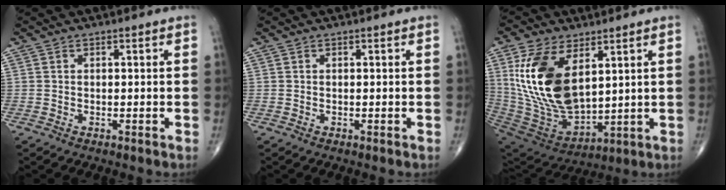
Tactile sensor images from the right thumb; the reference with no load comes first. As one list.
[{"total": 0.0}, {"total": 19.3, "force": [5.5, 10.4, 15.3], "torque": [-0.288, -0.027, 0.121]}]